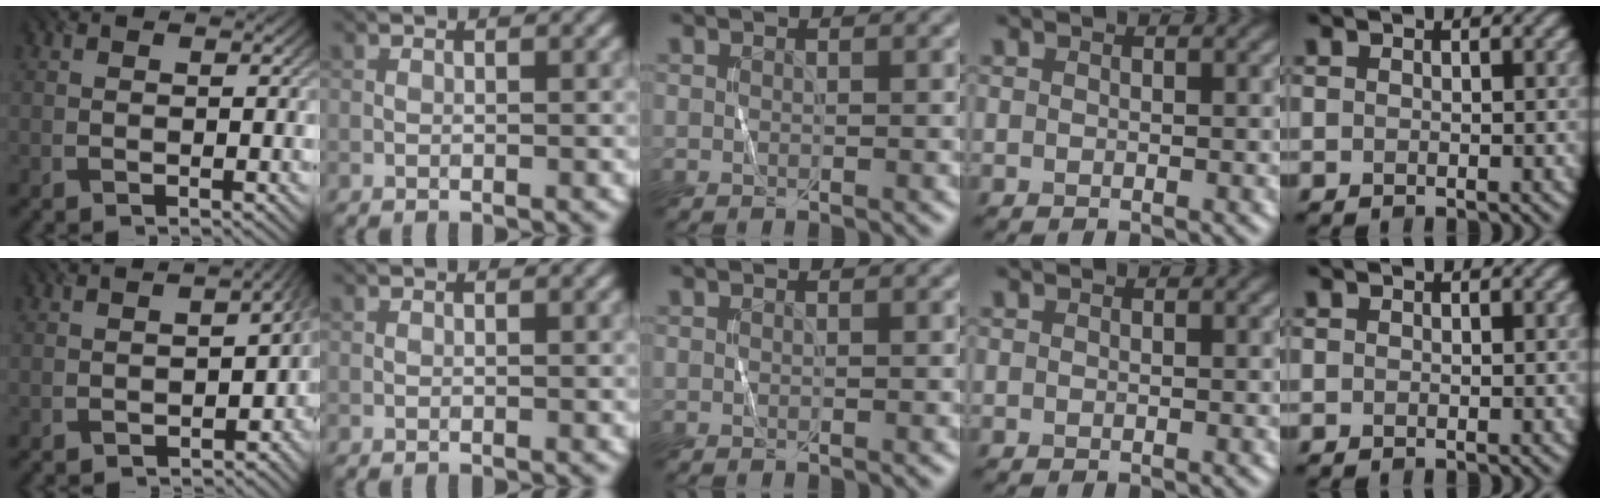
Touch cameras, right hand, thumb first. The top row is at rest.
{"thumb": {"total": 6.4, "force": [-3.3, 3.6, 4.1], "torque": [-0.039, -0.028, -0.047]}}